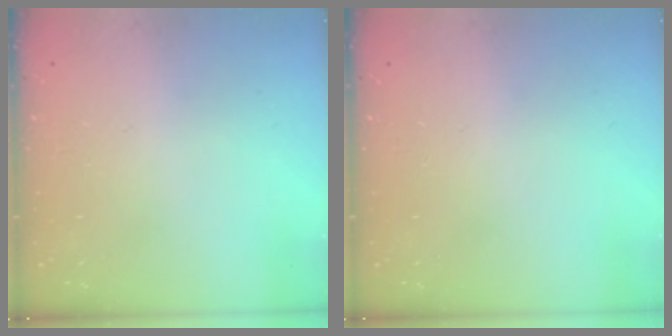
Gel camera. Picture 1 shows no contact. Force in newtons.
{"total": 0.0}